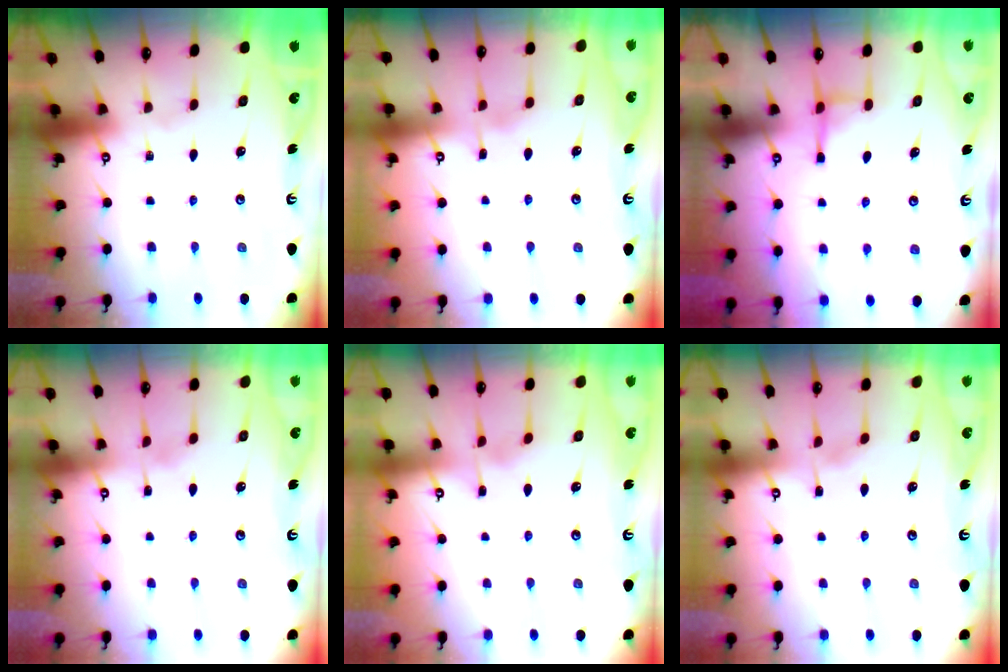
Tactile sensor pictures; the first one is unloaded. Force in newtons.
{"total": 3.4, "press": 3.4, "slide": 0.4}
{"total": 4.6, "press": 4.6, "slide": 0.5}
{"total": 2.8, "press": 2.8, "slide": 0.5}
{"total": 2.9, "press": 2.9, "slide": 0.1}
{"total": 3.0, "press": 3.0, "slide": 0.4}